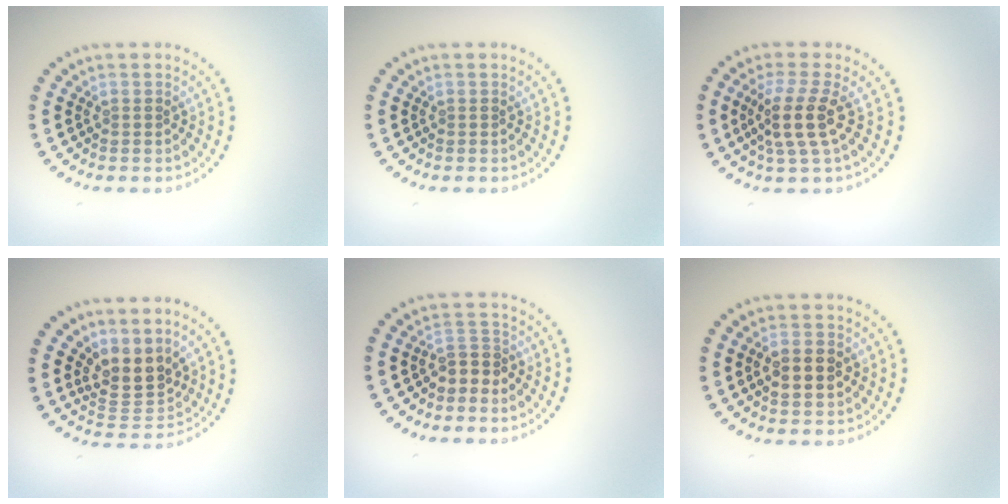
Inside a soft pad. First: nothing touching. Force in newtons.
{"total": 0.0}
{"total": 3.6, "press": 2.8, "slide": 2.2}
{"total": 3.5, "press": 2.9, "slide": 2.0}
{"total": 1.8, "press": 1.5, "slide": 1.0}
{"total": 2.8, "press": 2.8, "slide": 0.2}